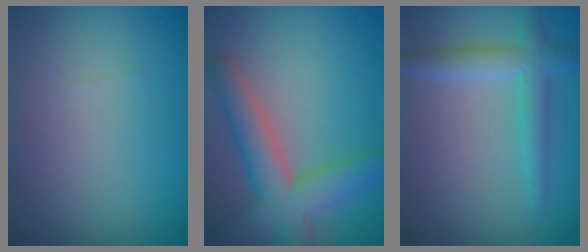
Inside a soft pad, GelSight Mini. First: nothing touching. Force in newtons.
{"total": 6.3, "press": 6.3, "slide": 0.3}
{"total": 3.1, "press": 3.1, "slide": 0.2}